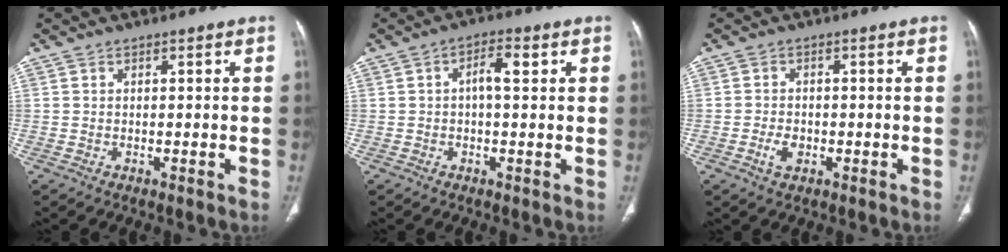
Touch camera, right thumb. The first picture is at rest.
{"total": 4.0, "force": [0.7, 1.7, 3.5], "torque": [-0.055, 0.013, 0.009]}
{"total": 3.1, "force": [-1.1, 2.1, 2.0], "torque": [-0.036, 0.005, -0.018]}